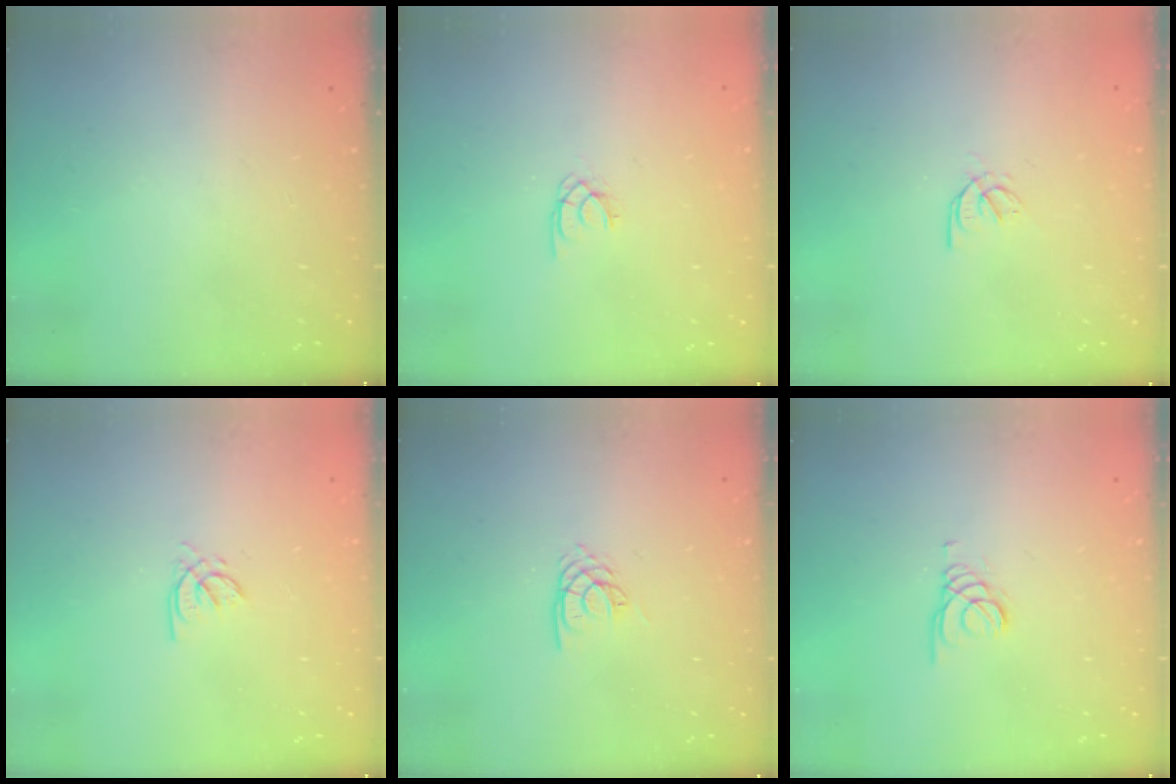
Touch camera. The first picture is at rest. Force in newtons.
{"total": 1.5, "press": 1.4, "slide": 0.2}
{"total": 2.1, "press": 2.0, "slide": 0.5}
{"total": 1.5, "press": 1.5, "slide": 0.2}
{"total": 2.7, "press": 2.7, "slide": 0.1}
{"total": 1.5, "press": 1.5, "slide": 0.1}